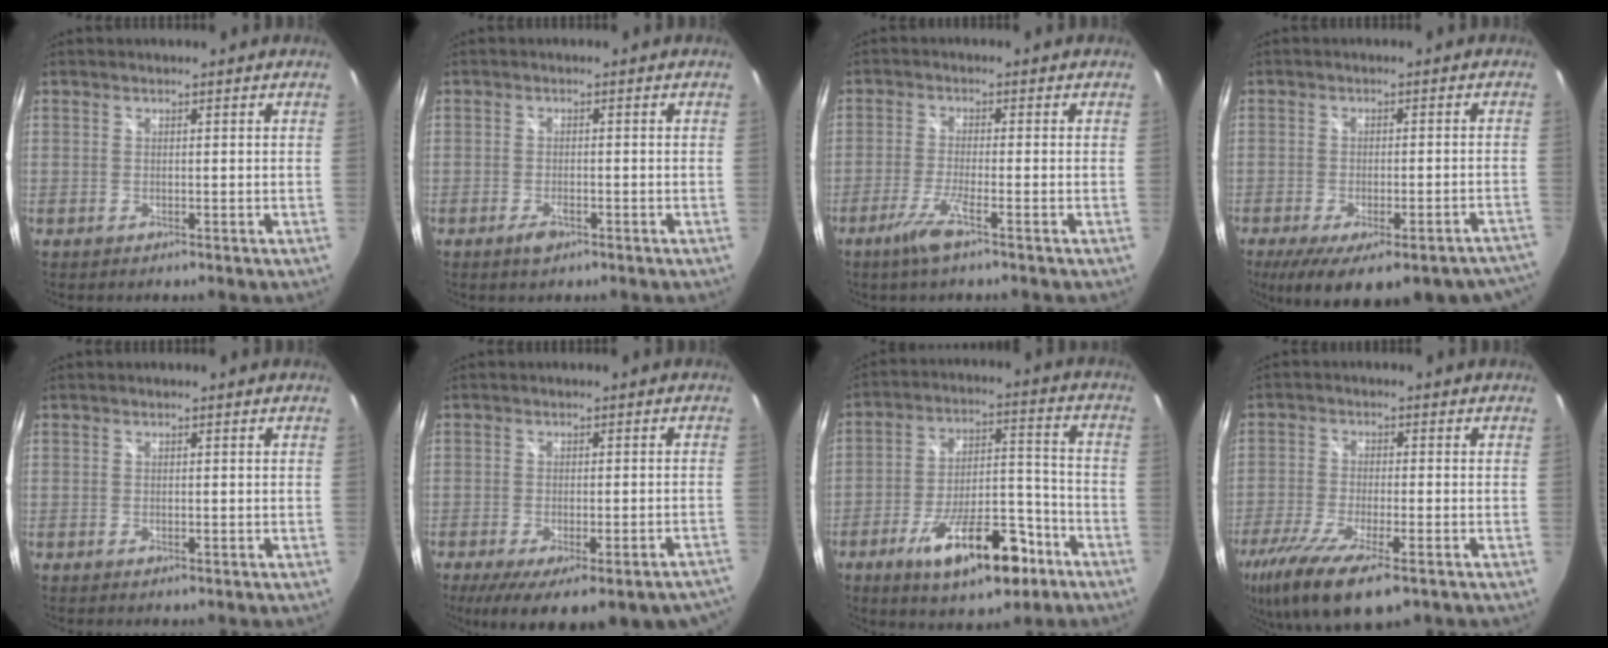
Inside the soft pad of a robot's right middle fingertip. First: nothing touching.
{"total": 2.5, "force": [-1.6, 1.0, 1.6], "torque": [-0.036, -0.004, -0.030]}
{"total": 5.2, "force": [-3.3, -0.2, 4.0], "torque": [-0.094, -0.011, -0.067]}
{"total": 19.7, "force": [-15.1, 6.1, 11.1], "torque": [-0.181, -0.041, -0.194]}
{"total": 0.7, "force": [-0.3, 0.4, 0.5], "torque": [-0.008, -0.002, -0.007]}
{"total": 16.6, "force": [-12.0, 4.5, 10.5], "torque": [-0.176, -0.059, -0.158]}
{"total": 17.5, "force": [-10.1, 6.7, 12.6], "torque": [-0.215, 0.004, -0.152]}
{"total": 14.9, "force": [-9.3, 4.2, 10.9], "torque": [-0.229, -0.059, -0.165]}